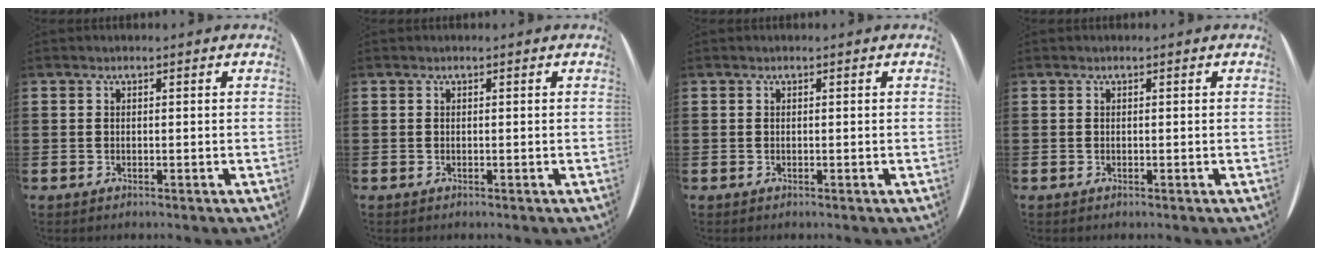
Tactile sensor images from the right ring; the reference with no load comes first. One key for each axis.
{"total": 0.0}
{"total": 0.0}
{"total": 0.0}